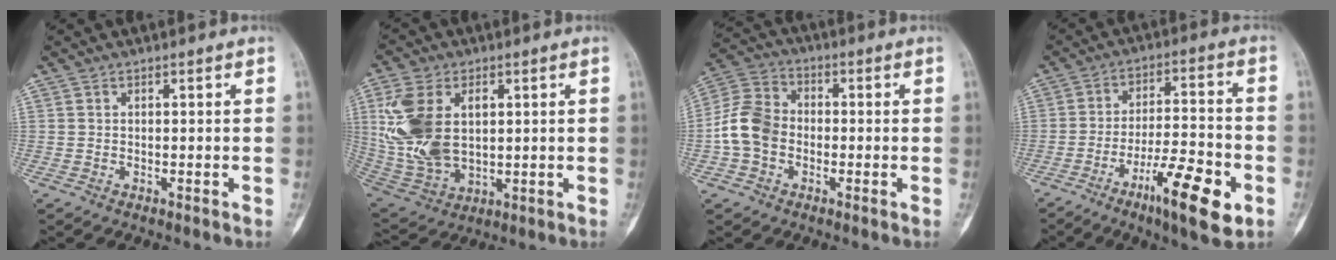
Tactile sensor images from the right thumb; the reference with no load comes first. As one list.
[{"total": 16.3, "force": [2.8, 10.4, 12.2], "torque": [-0.248, -0.007, 0.066]}, {"total": 9.6, "force": [-1.7, 7.5, 5.8], "torque": [-0.107, 0.031, -0.047]}, {"total": 14.7, "force": [-6.6, 3.6, 12.6], "torque": [-0.201, 0.030, -0.104]}]